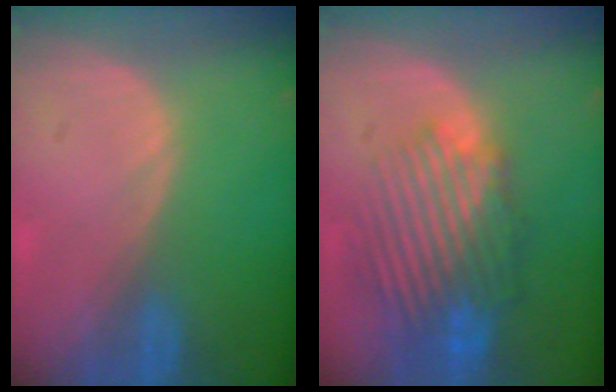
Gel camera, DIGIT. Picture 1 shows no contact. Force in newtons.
{"total": 10.2, "press": 9.1, "slide": 4.7}